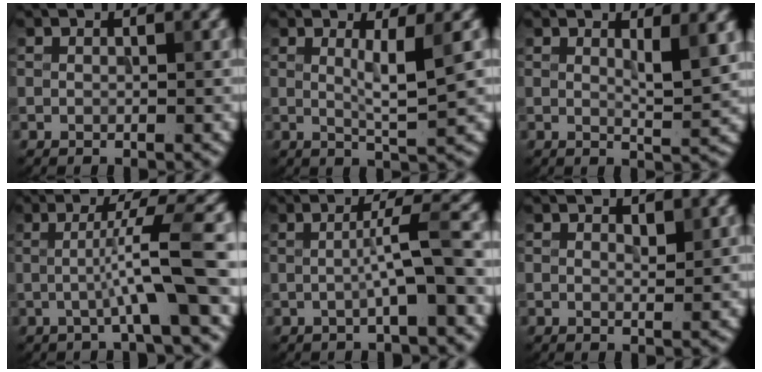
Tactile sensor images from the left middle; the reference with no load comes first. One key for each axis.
{"total": 3.5, "fx": 0.7, "fy": 0.5, "fz": 3.4, "tx": -0.054, "ty": -0.008, "tz": 0.012}
{"total": 2.8, "fx": 1.2, "fy": 0.5, "fz": 2.5, "tx": -0.035, "ty": -0.006, "tz": 0.020}
{"total": 6.2, "fx": -0.8, "fy": 0.5, "fz": 6.1, "tx": -0.096, "ty": 0.016, "tz": -0.021}
{"total": 4.0, "fx": -0.5, "fy": 0.3, "fz": 4.0, "tx": -0.063, "ty": 0.016, "tz": -0.014}
{"total": 0.7, "fx": 0.6, "fy": 0.2, "fz": 0.4, "tx": -0.009, "ty": -0.003, "tz": 0.011}